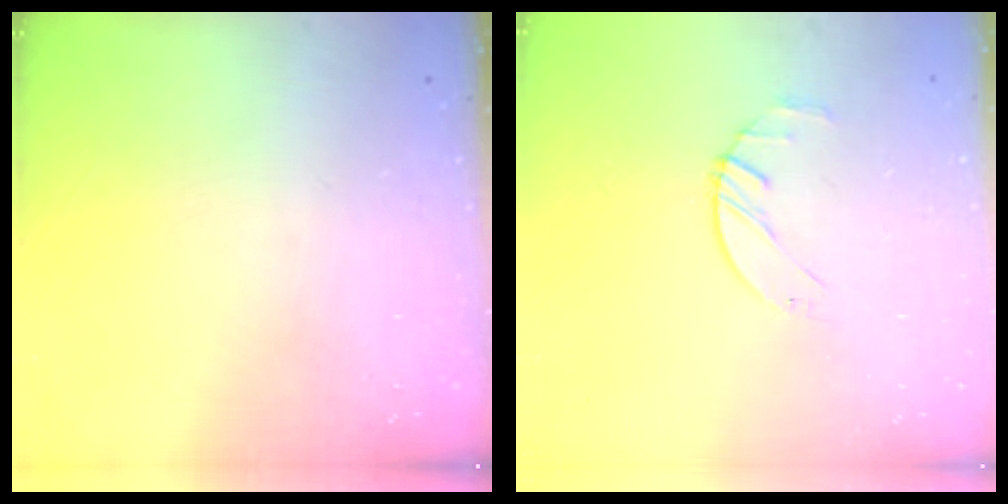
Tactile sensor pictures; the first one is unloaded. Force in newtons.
{"total": 1.9, "press": 1.9, "slide": 0.3}